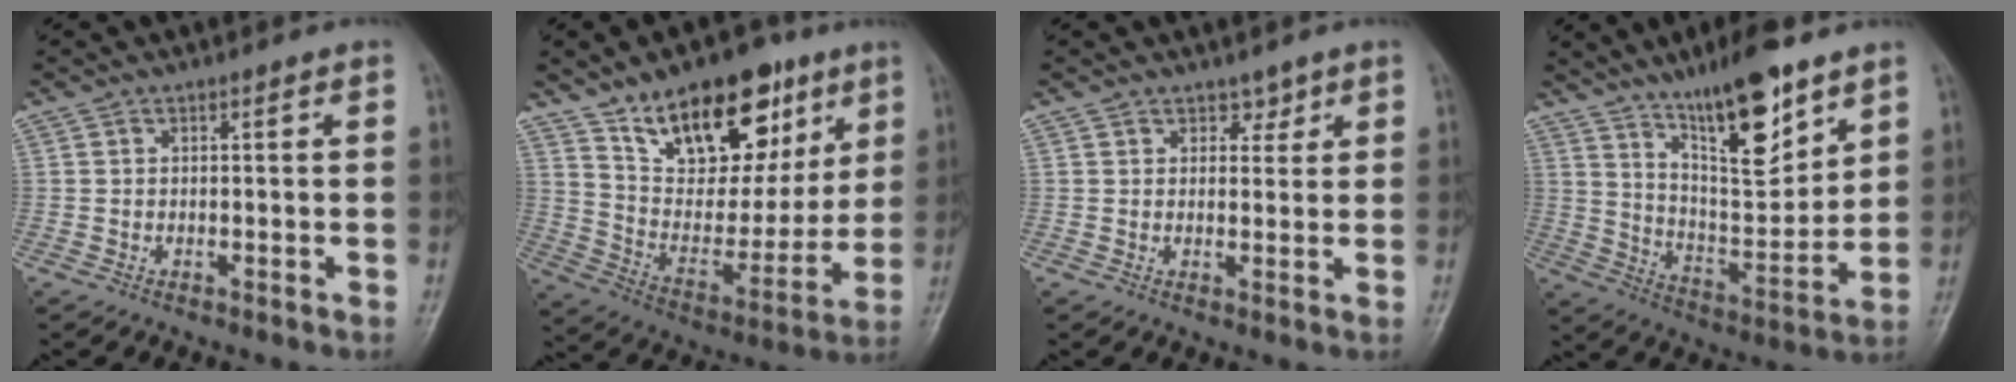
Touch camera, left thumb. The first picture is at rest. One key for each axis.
{"total": 22.8, "fx": 12.8, "fy": 12.2, "fz": 14.4, "tx": -0.169, "ty": -0.044, "tz": 0.220}
{"total": 2.3, "fx": 1.6, "fy": 1.5, "fz": 0.5, "tx": 0.017, "ty": -0.007, "tz": 0.019}
{"total": 16.7, "fx": 10.6, "fy": 5.1, "fz": 11.9, "tx": -0.163, "ty": -0.066, "tz": 0.191}